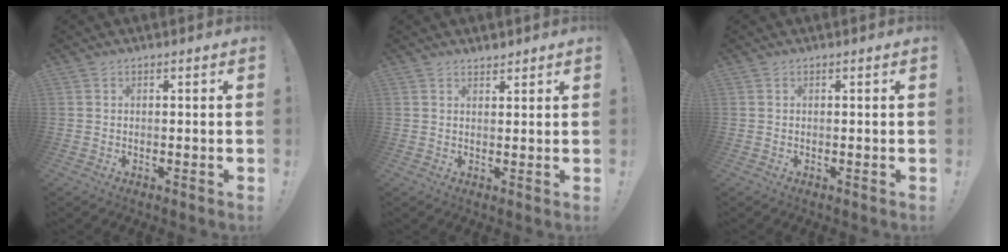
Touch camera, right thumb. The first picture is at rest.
{"total": 1.8, "force": [1.7, 0.5, 0.2], "torque": [0.007, -0.014, 0.030]}
{"total": 0.0}